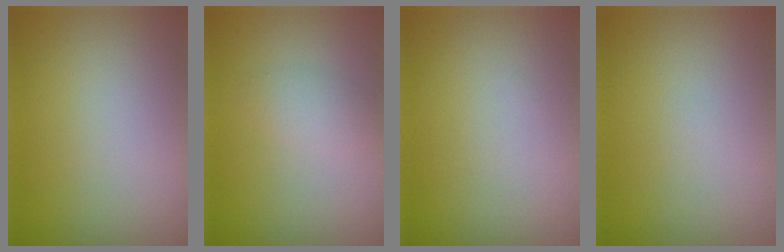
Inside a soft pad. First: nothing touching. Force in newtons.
{"total": 1.7, "press": 1.7, "slide": 0.0}
{"total": 0.0}
{"total": 0.0}